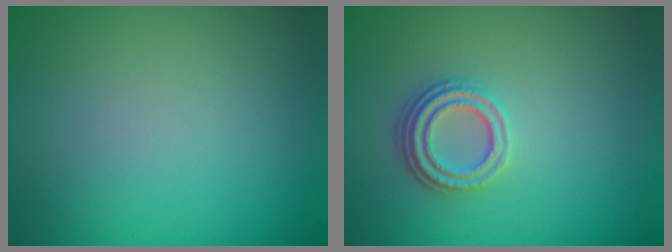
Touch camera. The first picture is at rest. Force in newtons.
{"total": 3.1, "press": 2.4, "slide": 2.0}